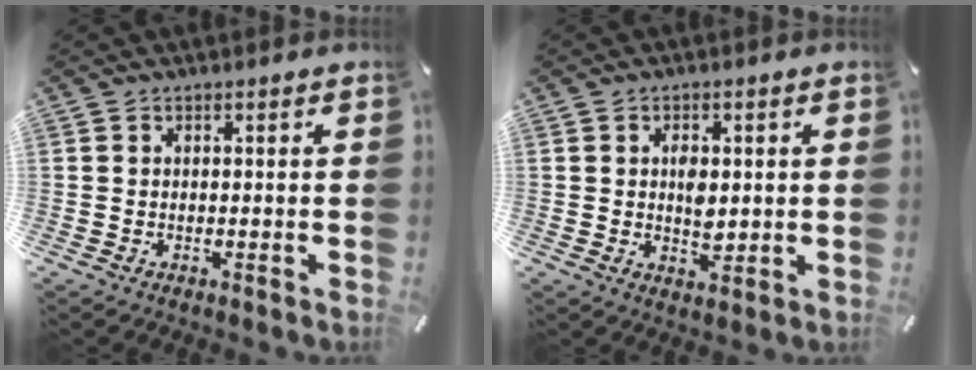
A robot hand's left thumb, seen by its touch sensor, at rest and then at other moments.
{"total": 4.7, "force": [0.4, 3.0, 3.6], "torque": [-0.047, -0.003, 0.002]}